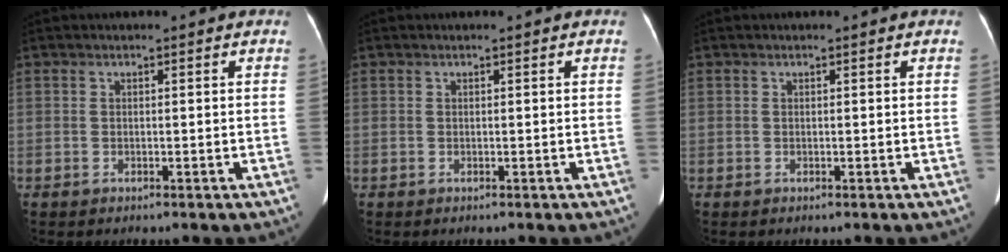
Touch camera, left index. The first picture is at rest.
{"total": 0.0}
{"total": 0.0}